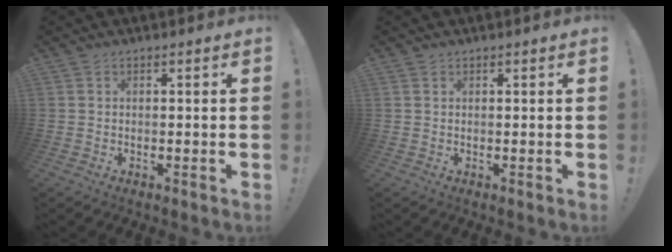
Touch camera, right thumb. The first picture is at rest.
{"total": 0.5, "force": [0.4, 0.3, 0.2], "torque": [-0.001, -0.002, 0.007]}